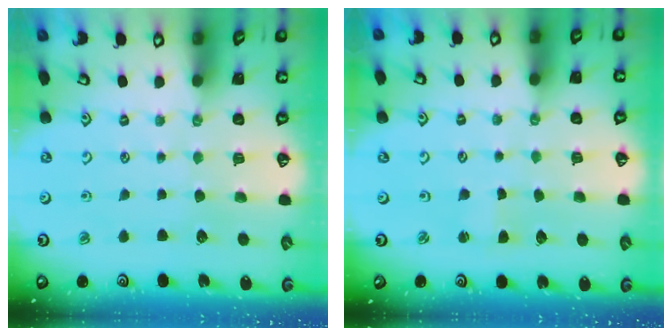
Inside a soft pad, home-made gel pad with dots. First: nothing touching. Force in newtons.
{"total": 1.6, "press": 1.6, "slide": 0.3}